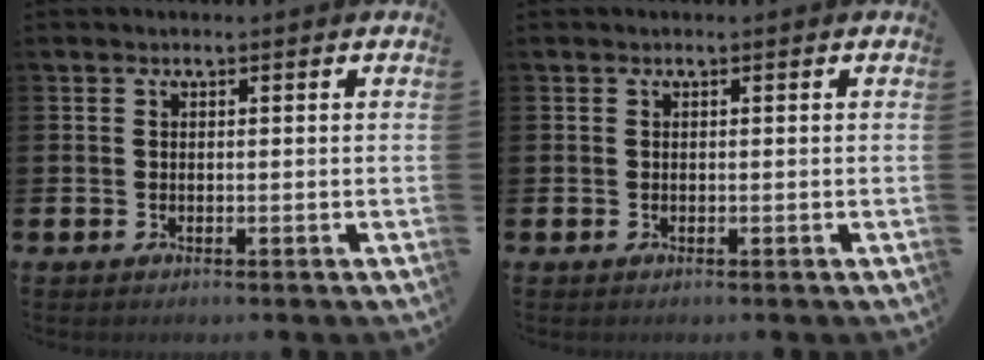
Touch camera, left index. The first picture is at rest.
{"total": 0.0}